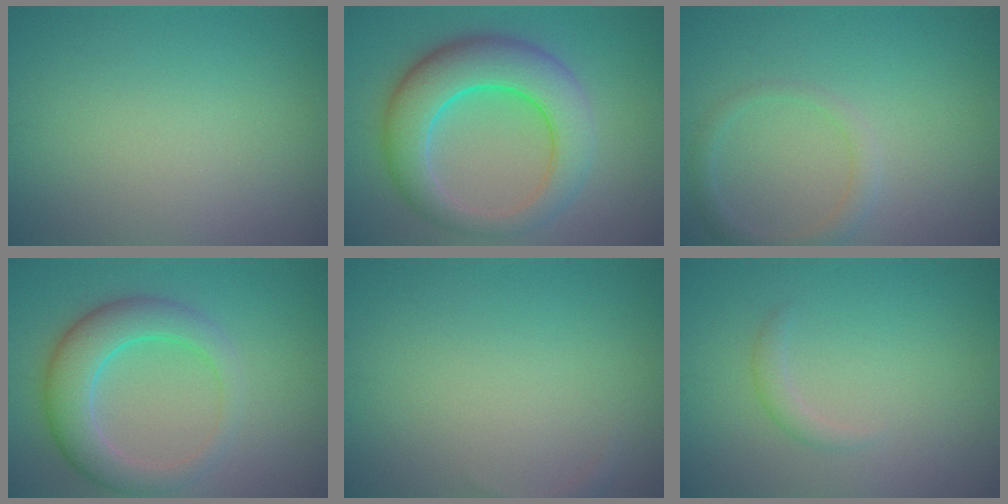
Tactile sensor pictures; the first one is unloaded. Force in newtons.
{"total": 8.2, "press": 8.2, "slide": 0.1}
{"total": 1.9, "press": 1.9, "slide": 0.1}
{"total": 5.6, "press": 5.5, "slide": 0.3}
{"total": 0.6, "press": 0.6, "slide": 0.1}
{"total": 1.1, "press": 1.1, "slide": 0.0}